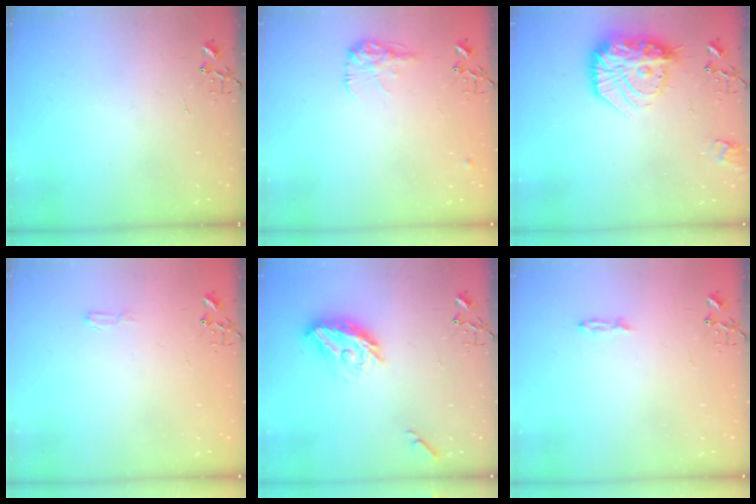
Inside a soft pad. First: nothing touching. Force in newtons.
{"total": 10.5, "press": 10.5, "slide": 0.5}
{"total": 20.0, "press": 20.0, "slide": 0.8}
{"total": 4.3, "press": 4.3, "slide": 0.4}
{"total": 12.8, "press": 12.8, "slide": 0.6}
{"total": 2.7, "press": 2.7, "slide": 0.4}